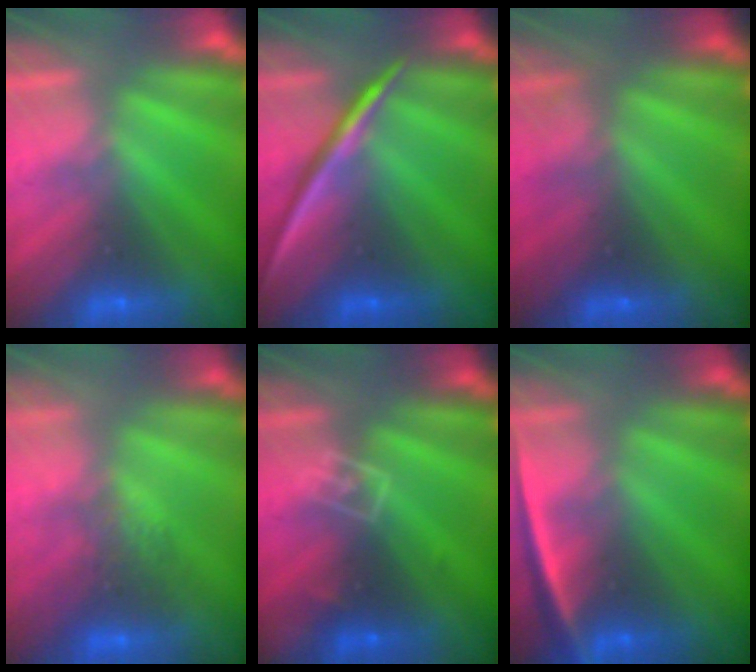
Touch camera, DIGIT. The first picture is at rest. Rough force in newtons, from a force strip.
{"total": 2.2}
{"total": 2.5}
{"total": 2.7}
{"total": 2.8}
{"total": 2.3}